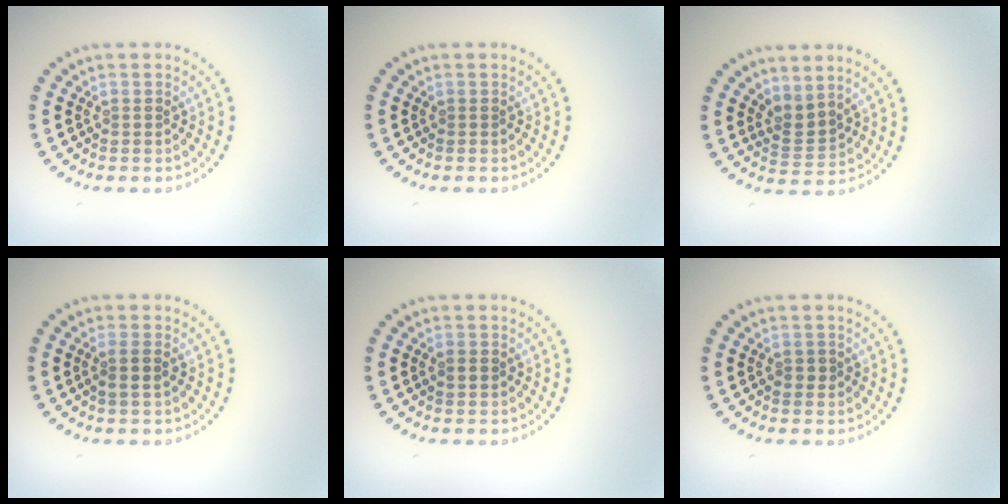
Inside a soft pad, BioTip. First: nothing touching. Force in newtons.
{"total": 0.0}
{"total": 2.3, "press": 1.5, "slide": 1.7}
{"total": 1.5, "press": 1.3, "slide": 0.6}
{"total": 1.2, "press": 1.1, "slide": 0.1}
{"total": 1.1, "press": 1.1, "slide": 0.2}